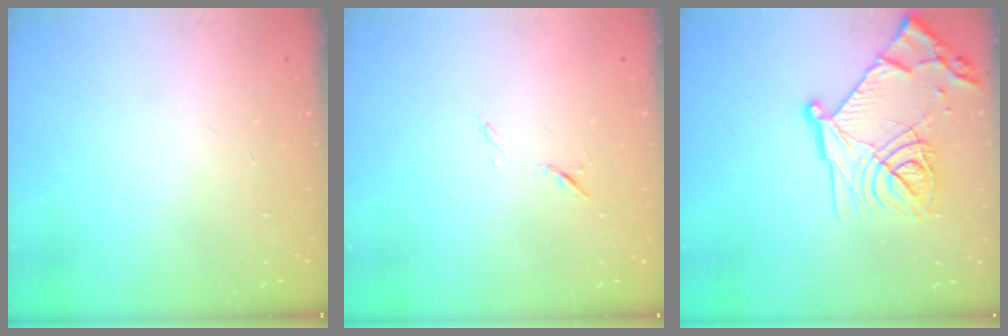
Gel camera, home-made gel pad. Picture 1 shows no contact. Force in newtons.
{"total": 6.2, "press": 6.2, "slide": 0.8}
{"total": 20.3, "press": 20.2, "slide": 1.9}